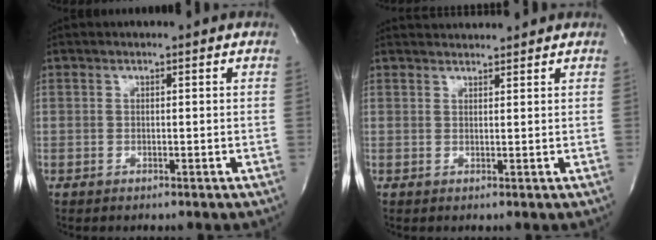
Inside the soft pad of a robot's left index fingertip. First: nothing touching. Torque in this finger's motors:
{"motor_torque": [0.41, -0.50, 0.30, 0.06]}